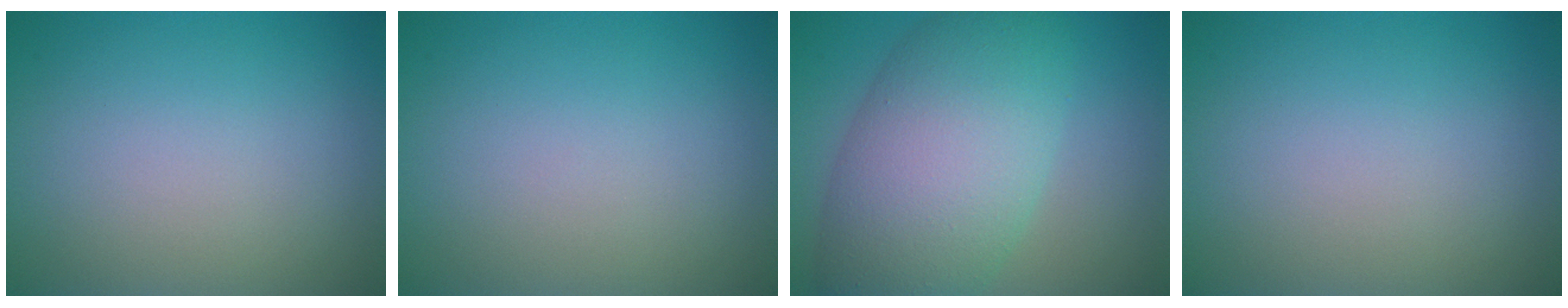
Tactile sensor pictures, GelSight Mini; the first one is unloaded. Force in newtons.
{"total": 0.0}
{"total": 10.6, "press": 10.6, "slide": 0.3}
{"total": 0.0}